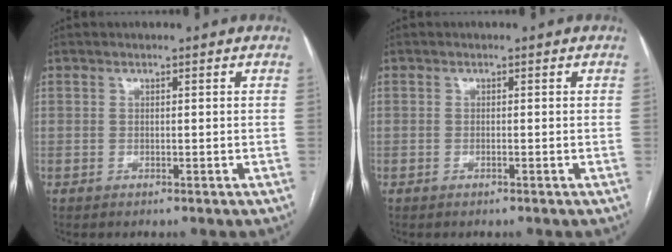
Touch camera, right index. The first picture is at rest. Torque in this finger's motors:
{"motor_torque": [0.05, 0.04, 0.00, 0.01]}